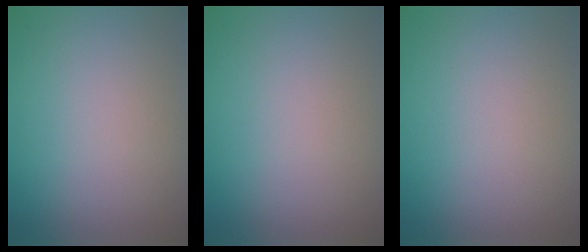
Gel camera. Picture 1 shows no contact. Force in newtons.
{"total": 0.0}
{"total": 0.0}